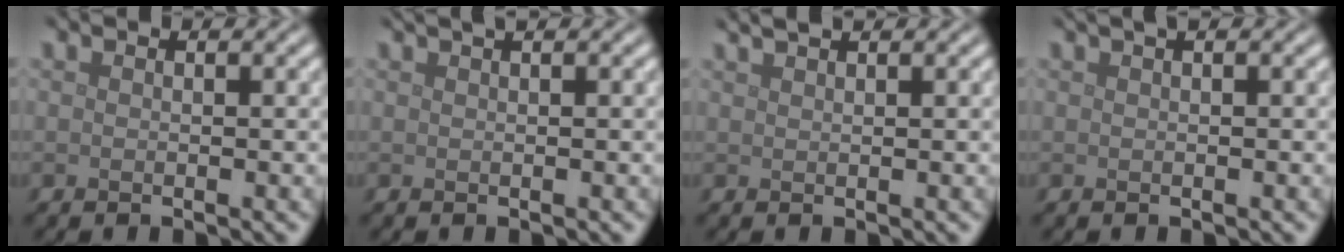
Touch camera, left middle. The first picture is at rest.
{"total": 1.5, "force": [1.0, 0.4, 1.1], "torque": [-0.012, 0.003, 0.010]}
{"total": 1.7, "force": [1.4, 0.4, 0.9], "torque": [-0.006, 0.004, 0.018]}
{"total": 1.3, "force": [0.7, 0.3, 1.0], "torque": [-0.015, 0.008, 0.008]}